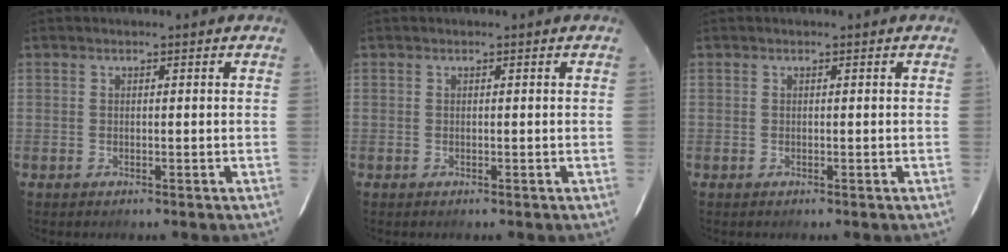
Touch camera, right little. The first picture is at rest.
{"total": 0.0}
{"total": 0.0}